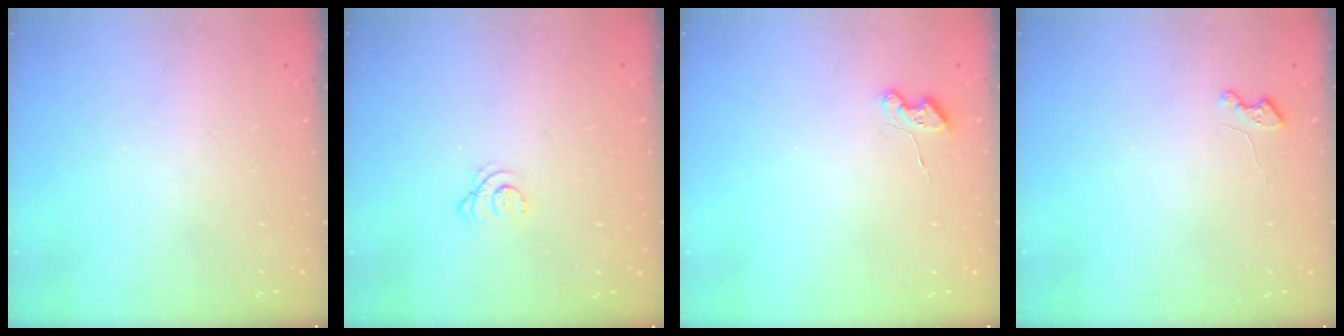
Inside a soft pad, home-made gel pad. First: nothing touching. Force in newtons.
{"total": 2.0, "press": 2.0, "slide": 0.2}
{"total": 4.2, "press": 4.1, "slide": 0.5}
{"total": 2.7, "press": 2.7, "slide": 0.4}